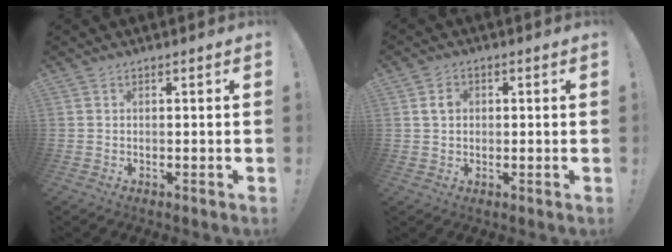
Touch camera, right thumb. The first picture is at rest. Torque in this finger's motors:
{"motor_torque": [0.12, 0.02, 0.26, -0.31, -0.01]}